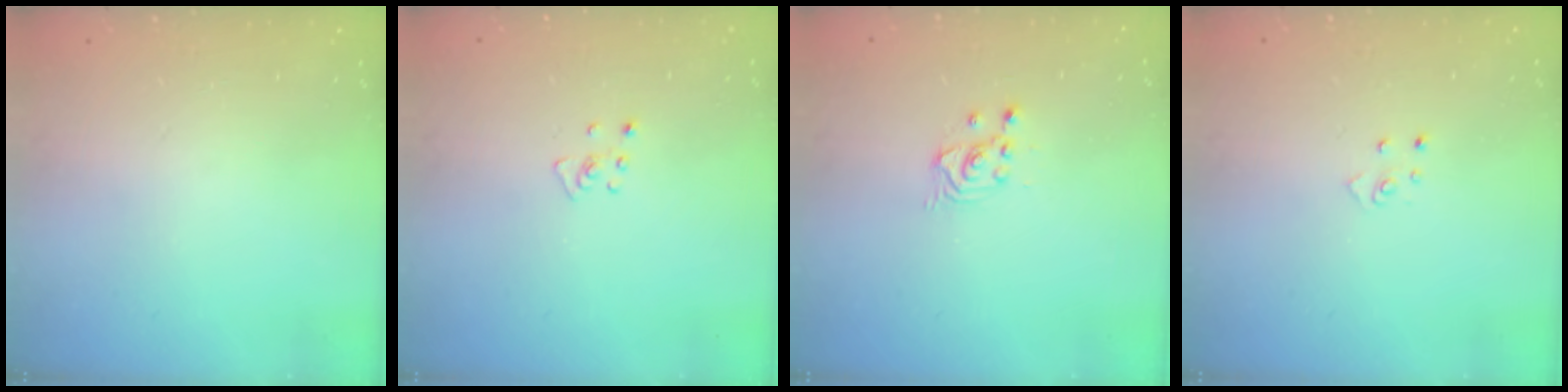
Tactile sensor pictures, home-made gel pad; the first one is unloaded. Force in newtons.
{"total": 3.6, "press": 3.6, "slide": 0.2}
{"total": 2.5, "press": 2.5, "slide": 0.3}
{"total": 2.6, "press": 2.6, "slide": 0.3}